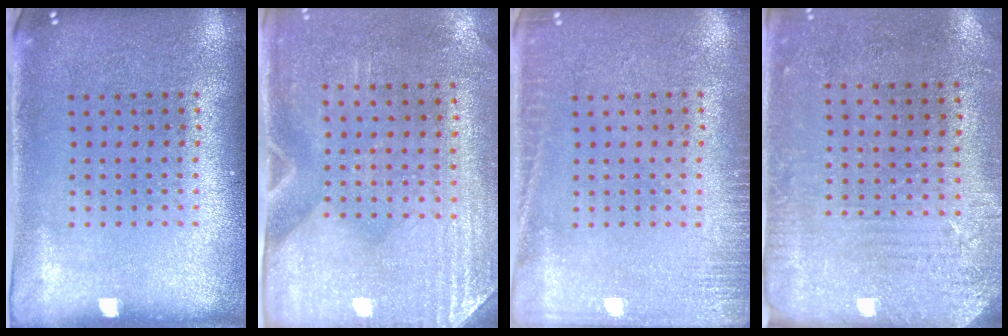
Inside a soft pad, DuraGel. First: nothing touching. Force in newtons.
{"total": 2.9, "press": 2.5, "slide": 1.4}
{"total": 2.0, "press": 2.0, "slide": 0.3}
{"total": 2.9, "press": 2.4, "slide": 1.6}